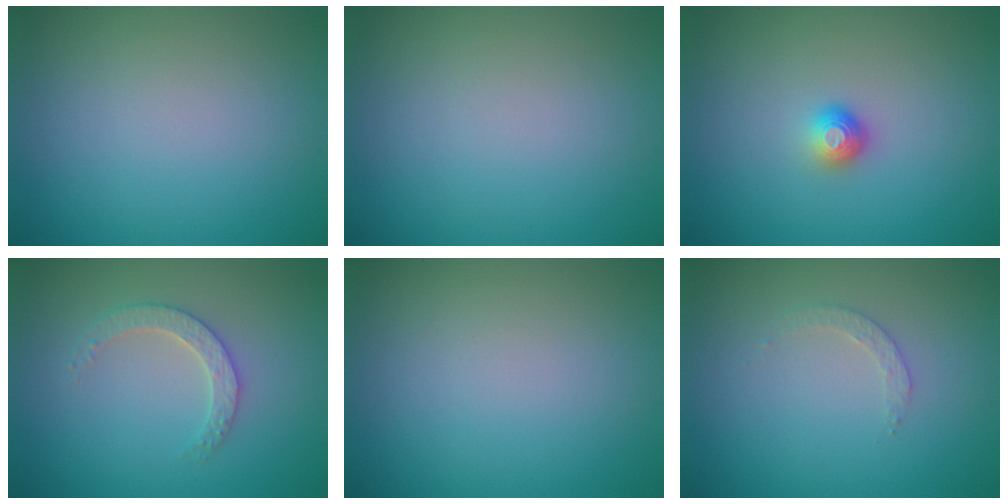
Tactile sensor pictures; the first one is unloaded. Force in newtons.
{"total": 0.0}
{"total": 1.5, "press": 1.1, "slide": 1.0}
{"total": 2.5, "press": 2.4, "slide": 0.7}
{"total": 0.0}
{"total": 1.2, "press": 1.2, "slide": 0.3}